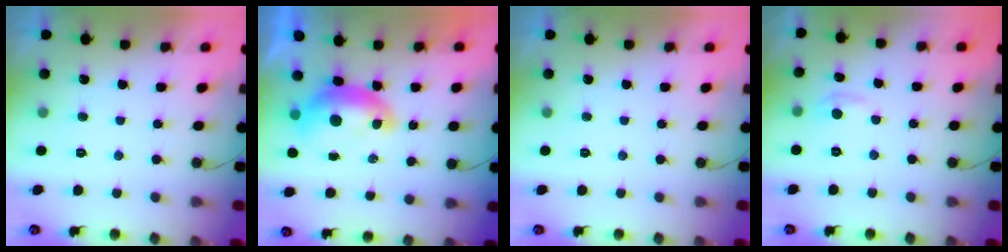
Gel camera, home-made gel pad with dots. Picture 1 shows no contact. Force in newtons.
{"total": 8.9, "press": 8.8, "slide": 1.0}
{"total": 0.0}
{"total": 3.2, "press": 3.1, "slide": 0.5}